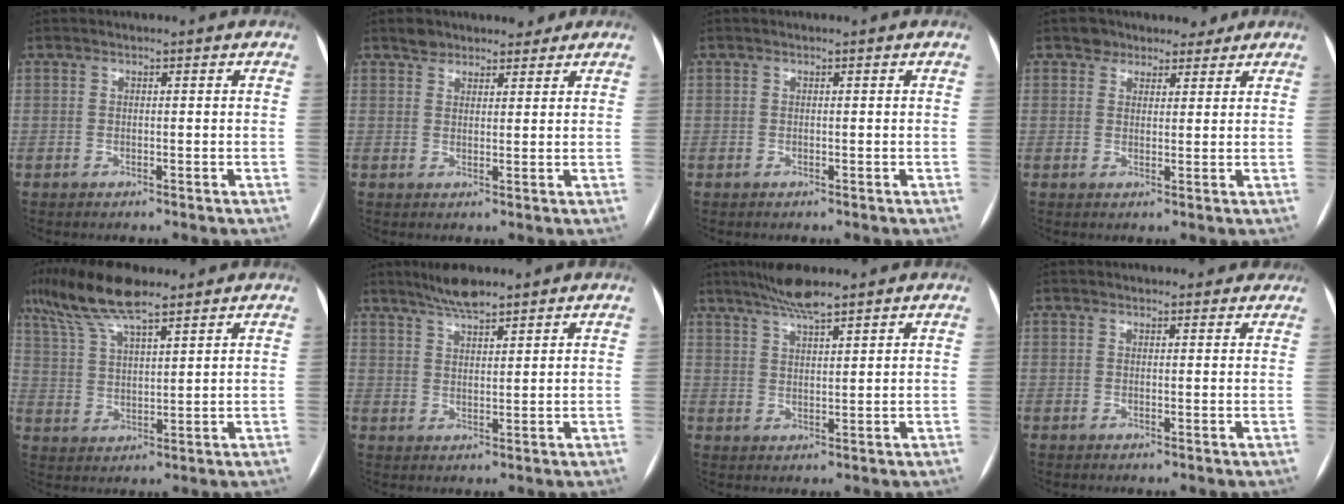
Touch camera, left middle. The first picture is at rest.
{"total": 4.4, "force": [3.7, 2.3, 0.8], "torque": [-0.002, 0.013, 0.056]}
{"total": 0.0}
{"total": 4.8, "force": [3.7, 2.9, 0.6], "torque": [0.001, 0.010, 0.050]}
{"total": 11.1, "force": [8.5, 1.8, 6.9], "torque": [-0.147, 0.020, 0.161]}
{"total": 5.0, "force": [4.3, 0.5, 2.6], "torque": [-0.055, 0.007, 0.079]}
{"total": 5.6, "force": [4.6, 0.1, 3.2], "torque": [-0.063, 0.010, 0.086]}
{"total": 4.1, "force": [3.8, 1.5, 0.5], "torque": [0.003, 0.010, 0.033]}